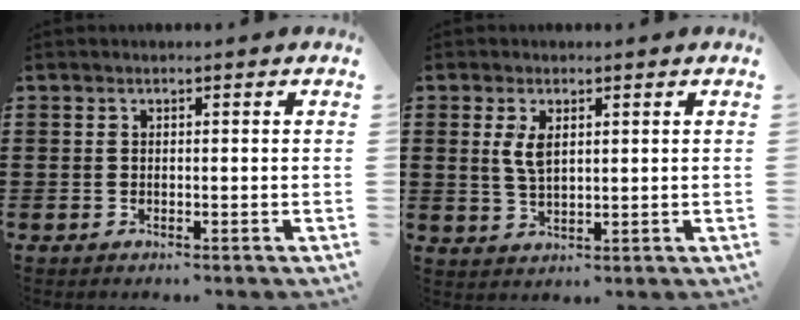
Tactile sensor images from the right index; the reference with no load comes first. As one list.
[{"total": 3.8, "force": [1.2, 1.7, 3.1], "torque": [-0.068, 0.006, 0.020]}]